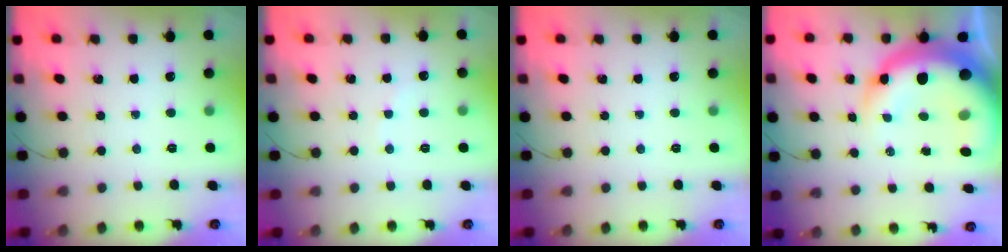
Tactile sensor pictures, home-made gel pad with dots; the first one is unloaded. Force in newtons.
{"total": 4.0, "press": 3.9, "slide": 0.8}
{"total": 0.0}
{"total": 21.3, "press": 20.7, "slide": 5.4}